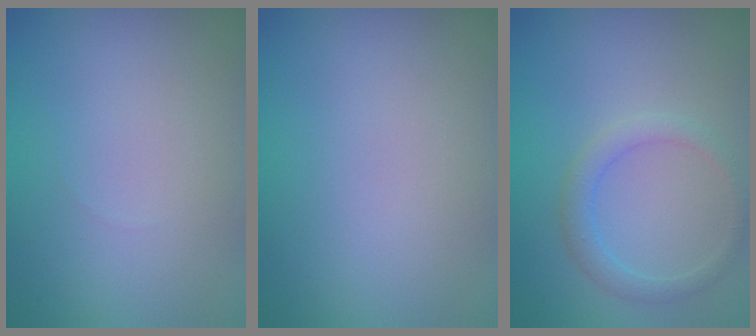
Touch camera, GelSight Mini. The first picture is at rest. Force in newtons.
{"total": 0.0}
{"total": 2.0, "press": 2.0, "slide": 0.1}